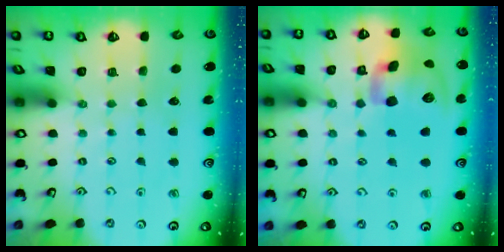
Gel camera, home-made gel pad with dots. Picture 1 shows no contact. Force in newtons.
{"total": 17.5, "press": 17.3, "slide": 2.6}